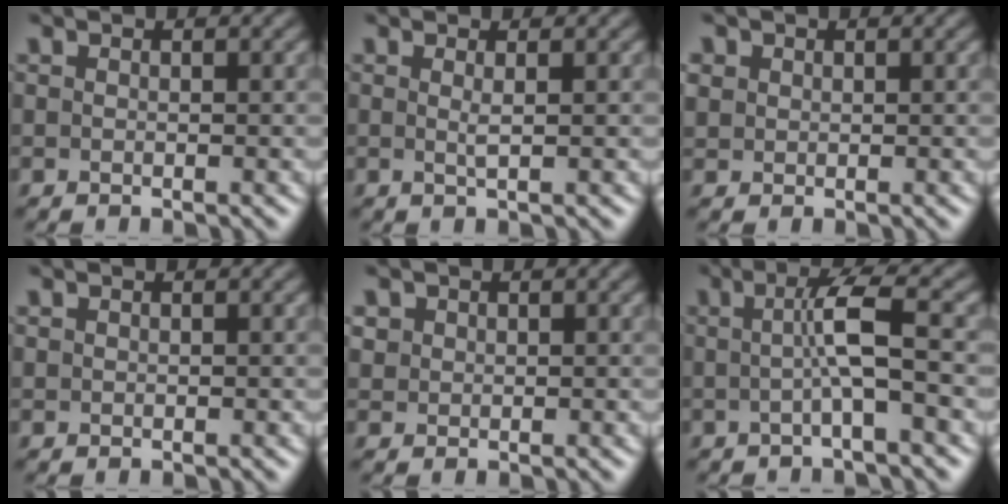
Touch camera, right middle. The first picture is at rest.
{"total": 0.9, "force": [0.3, 0.2, 0.8], "torque": [-0.014, 0.000, 0.003]}
{"total": 1.3, "force": [0.5, 1.1, 0.3], "torque": [-0.006, -0.002, 0.011]}
{"total": 0.0}
{"total": 1.1, "force": [0.4, 1.0, 0.1], "torque": [-0.001, -0.002, 0.011]}
{"total": 3.9, "force": [-0.1, 0.5, 3.8], "torque": [-0.070, 0.006, -0.006]}